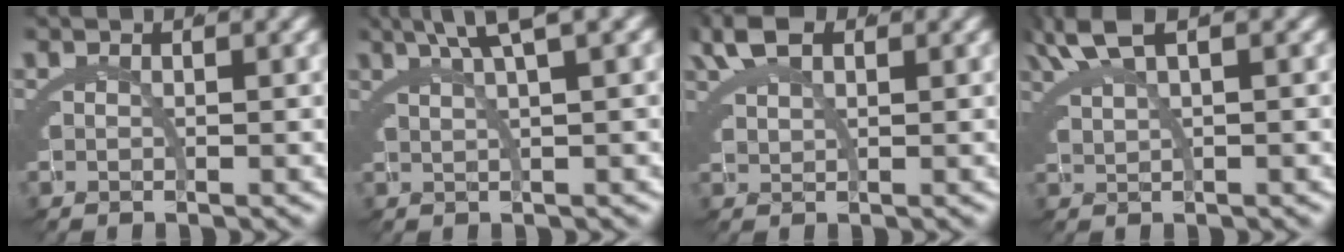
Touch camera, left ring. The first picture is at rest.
{"total": 4.7, "force": [3.2, -1.0, 3.3], "torque": [-0.032, 0.025, 0.054]}
{"total": 3.2, "force": [2.4, 1.1, 1.9], "torque": [-0.045, 0.001, 0.048]}
{"total": 3.0, "force": [2.3, -0.6, 1.8], "torque": [-0.031, 0.010, 0.047]}